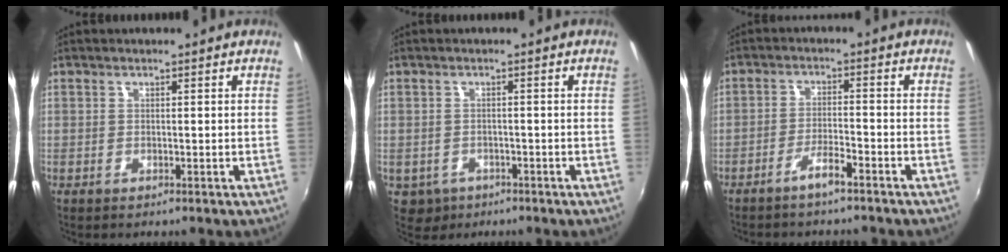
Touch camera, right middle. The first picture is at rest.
{"total": 3.9, "force": [-1.6, 3.4, 1.1], "torque": [-0.033, -0.003, -0.016]}
{"total": 3.6, "force": [-3.0, 0.2, 1.9], "torque": [-0.053, 0.007, -0.052]}